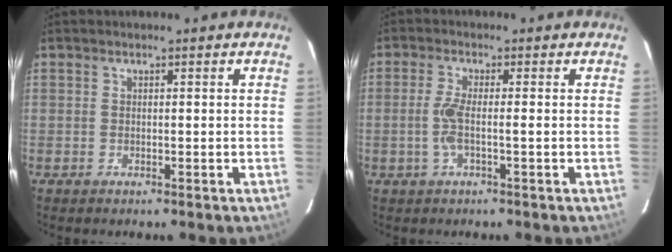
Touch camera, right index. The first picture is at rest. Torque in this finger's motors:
{"motor_torque": [0.51, -0.13, 0.16, 0.08]}